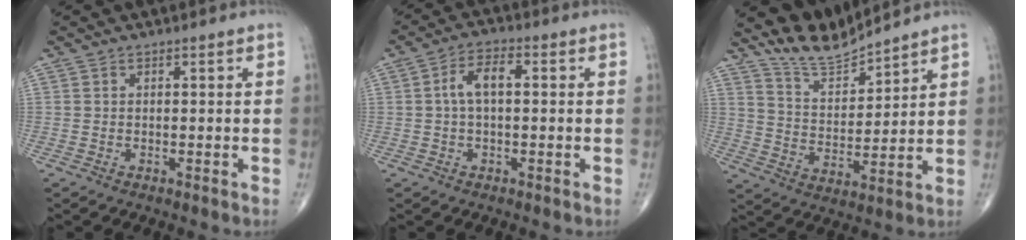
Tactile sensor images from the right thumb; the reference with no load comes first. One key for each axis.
{"total": 5.6, "fx": 0.6, "fy": 2.7, "fz": 4.9, "tx": -0.095, "ty": 0.021, "tz": 0.004}
{"total": 8.1, "fx": 8.0, "fy": 0.4, "fz": 0.6, "tx": -0.007, "ty": -0.058, "tz": 0.170}